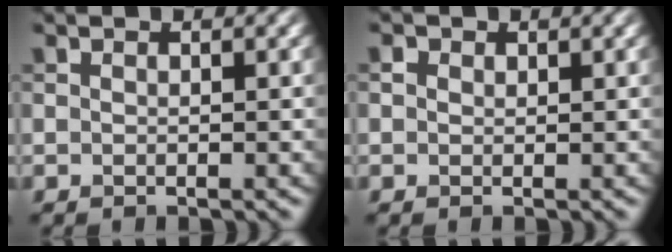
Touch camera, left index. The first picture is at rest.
{"total": 0.8, "force": [0.3, 0.7, 0.2], "torque": [-0.004, 0.002, 0.004]}